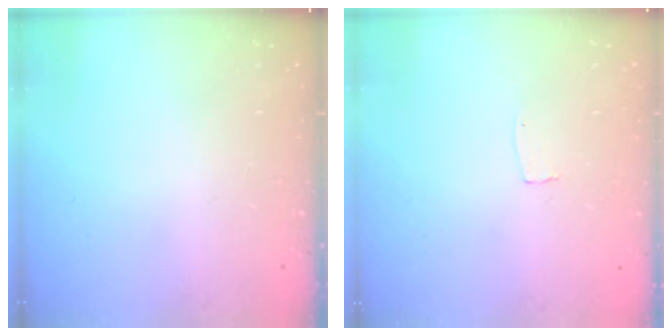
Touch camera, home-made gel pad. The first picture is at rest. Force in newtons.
{"total": 3.0, "press": 3.0, "slide": 0.2}